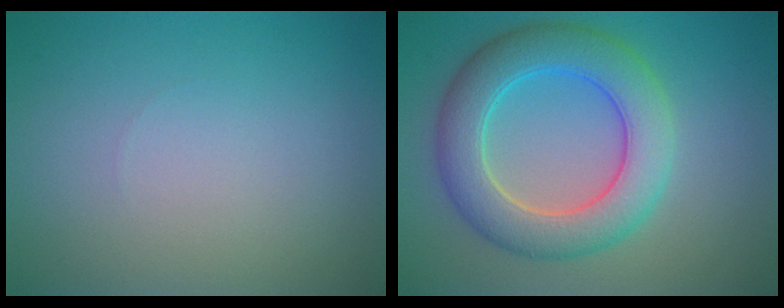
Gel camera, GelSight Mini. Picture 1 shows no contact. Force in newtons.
{"total": 7.3, "press": 7.3, "slide": 0.2}